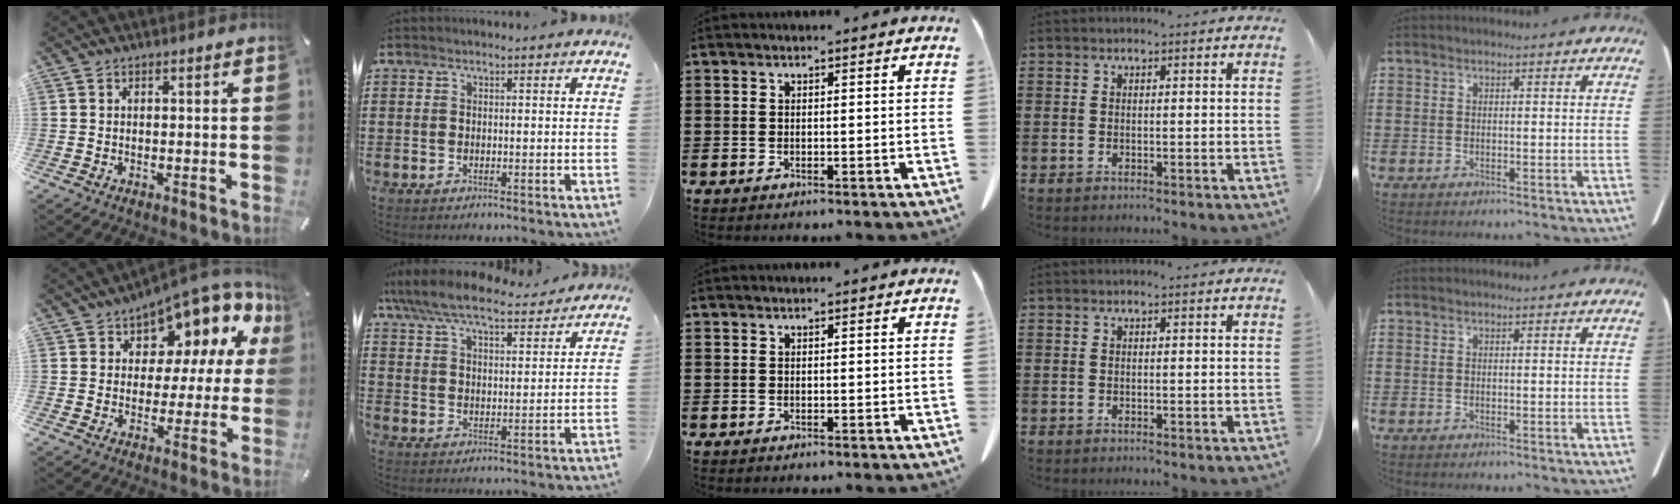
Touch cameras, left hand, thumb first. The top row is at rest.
{"thumb": {"total": 11.5, "force": [9.0, 5.4, 4.6], "torque": [-0.064, -0.095, 0.152]}, "index": {"total": 8.2, "force": [7.3, 1.7, 3.3], "torque": [-0.092, -0.031, 0.132]}}